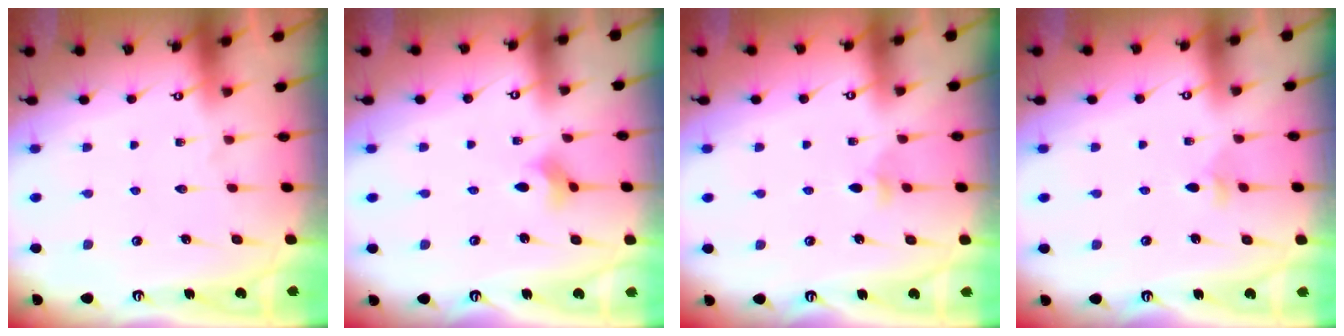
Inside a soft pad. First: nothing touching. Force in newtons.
{"total": 2.6, "press": 2.5, "slide": 0.6}
{"total": 4.2, "press": 4.1, "slide": 0.9}
{"total": 3.3, "press": 3.1, "slide": 0.9}